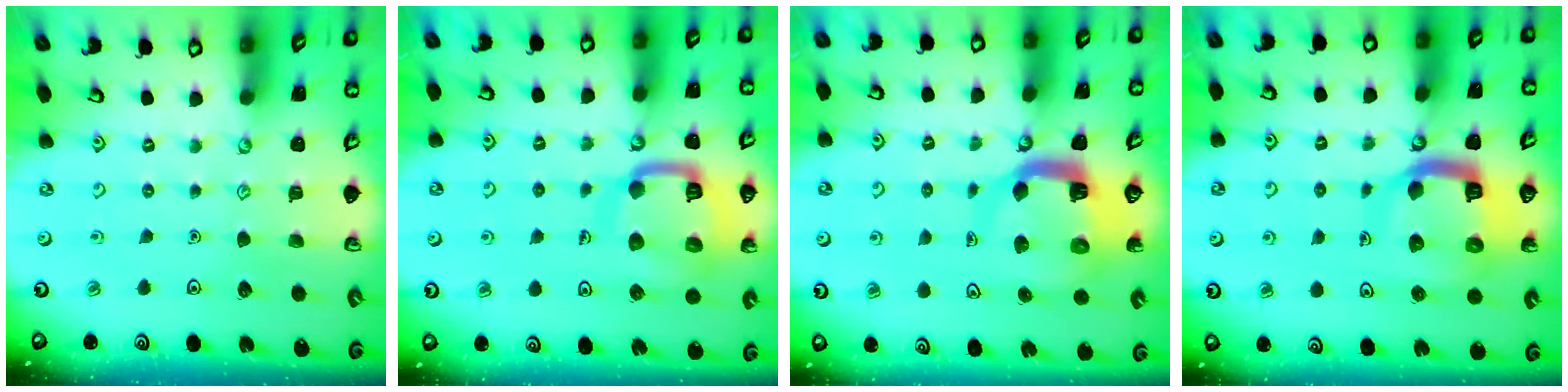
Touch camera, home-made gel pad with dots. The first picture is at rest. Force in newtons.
{"total": 15.4, "press": 15.3, "slide": 1.6}
{"total": 9.0, "press": 9.0, "slide": 1.2}
{"total": 13.1, "press": 13.0, "slide": 1.3}